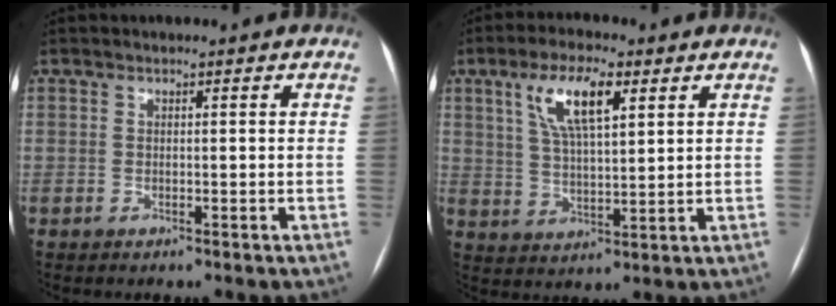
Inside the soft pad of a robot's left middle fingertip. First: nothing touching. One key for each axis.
{"total": 9.0, "fx": 4.2, "fy": 2.4, "fz": 7.6, "tx": -0.149, "ty": 0.013, "tz": 0.081}